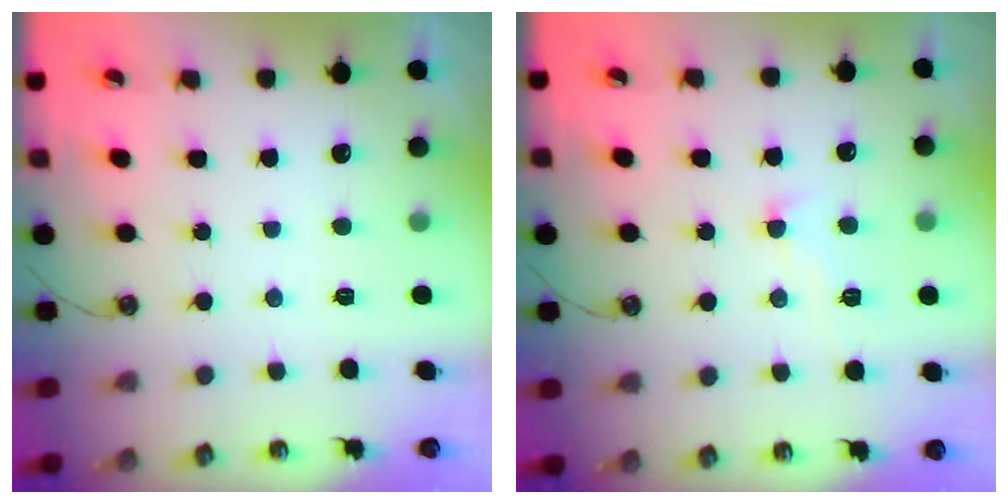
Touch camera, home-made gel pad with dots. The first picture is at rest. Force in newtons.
{"total": 2.3, "press": 2.1, "slide": 0.8}